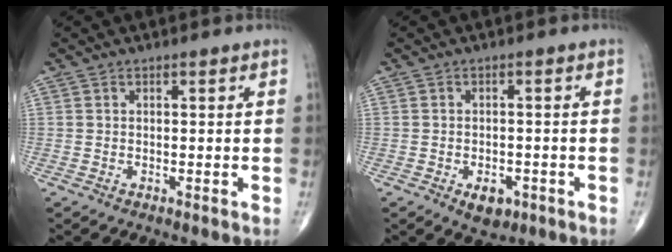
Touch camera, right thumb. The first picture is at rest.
{"total": 4.3, "force": [-1.9, 2.6, 2.8], "torque": [-0.029, 0.004, -0.021]}